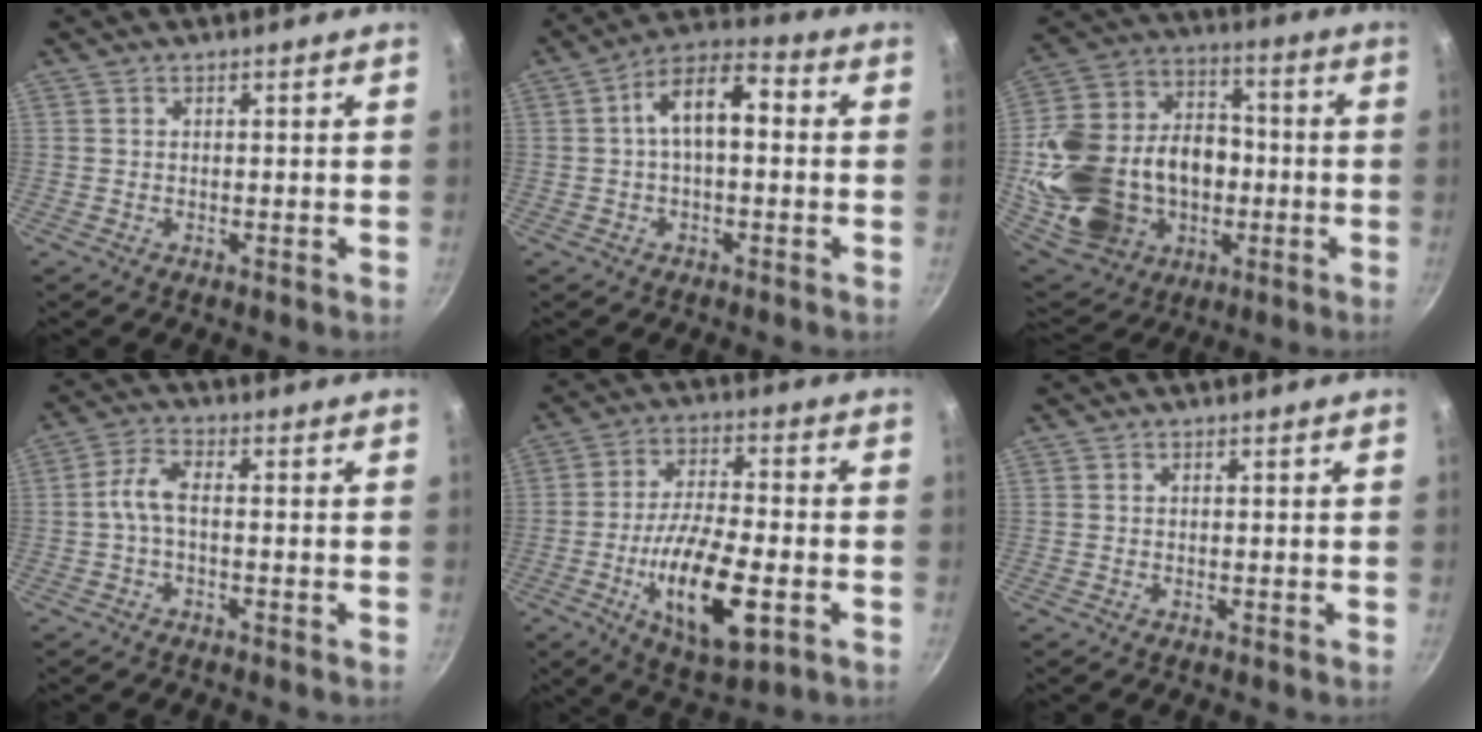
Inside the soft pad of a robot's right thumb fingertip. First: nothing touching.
{"total": 10.0, "force": [0.8, 5.0, 8.6], "torque": [-0.125, 0.039, 0.001]}
{"total": 28.1, "force": [-4.2, 21.3, 17.9], "torque": [-0.327, 0.052, -0.049]}
{"total": 5.4, "force": [-1.1, 2.7, 4.5], "torque": [-0.096, 0.028, -0.032]}
{"total": 17.0, "force": [-5.0, 6.4, 14.9], "torque": [-0.260, 0.012, -0.085]}
{"total": 0.0}